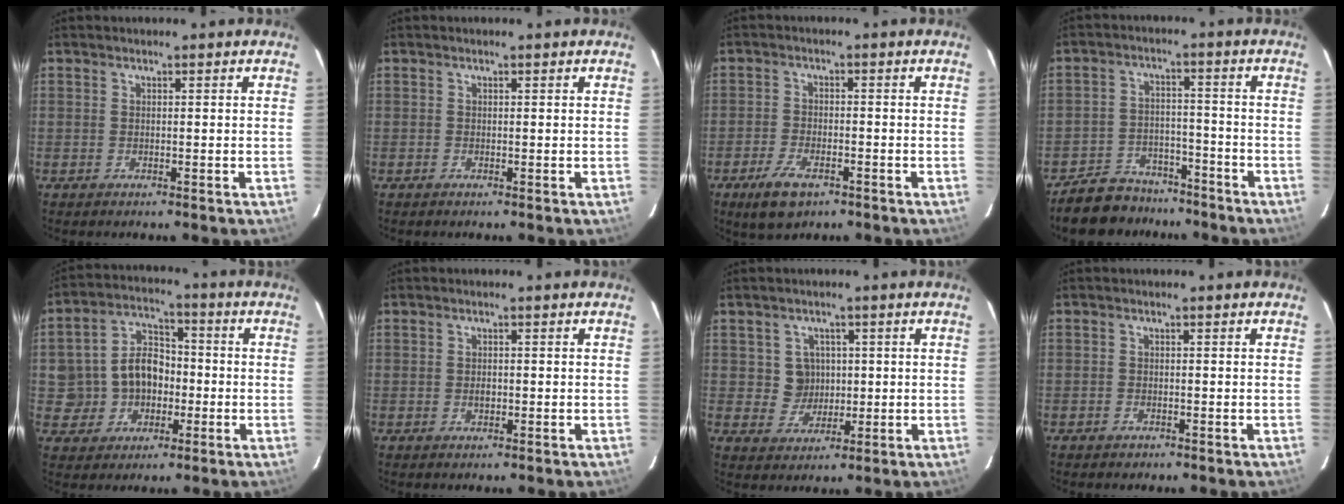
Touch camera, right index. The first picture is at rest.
{"total": 0.0}
{"total": 6.9, "force": [-4.2, 3.3, 4.4], "torque": [-0.108, -0.010, -0.075]}
{"total": 10.8, "force": [-9.1, 5.5, 2.0], "torque": [-0.065, 0.017, -0.130]}
{"total": 9.9, "force": [-1.3, 8.8, 4.4], "torque": [-0.103, 0.035, -0.012]}
{"total": 1.1, "force": [0.0, 0.9, 0.6], "torque": [-0.010, 0.003, 0.000]}
{"total": 4.9, "force": [0.9, 4.8, 0.6], "torque": [-0.014, 0.015, 0.025]}
{"total": 1.3, "force": [-0.9, 1.0, 0.1], "torque": [-0.004, 0.003, -0.014]}